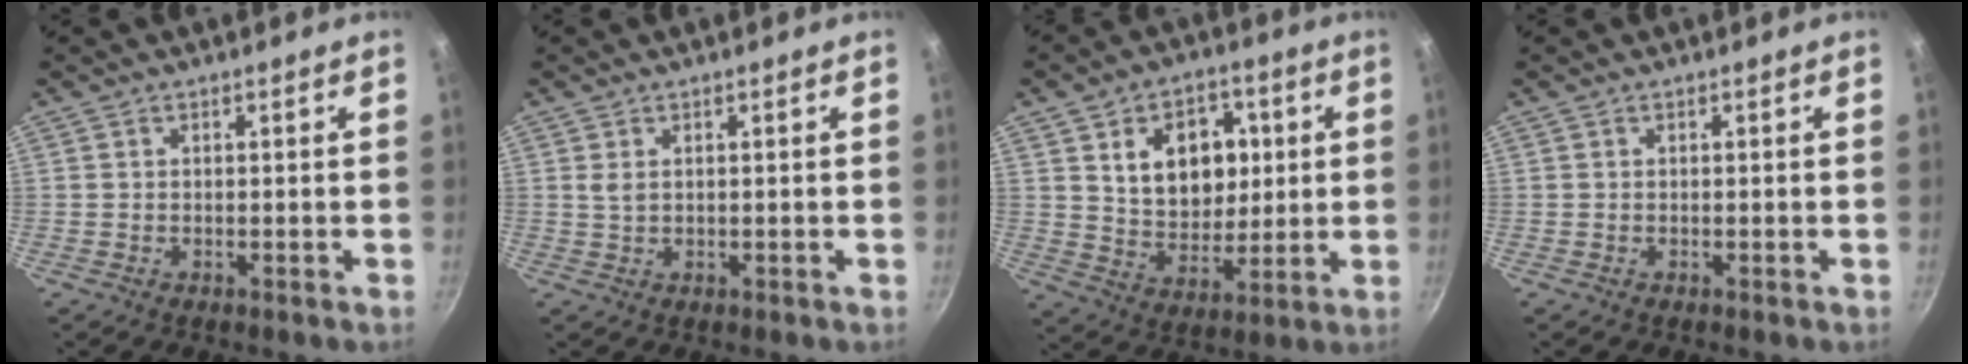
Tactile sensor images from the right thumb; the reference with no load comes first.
{"total": 1.4, "force": [0.5, 0.8, 1.1], "torque": [-0.021, -0.002, 0.012]}
{"total": 15.0, "force": [3.8, 11.0, 9.4], "torque": [-0.097, -0.013, 0.067]}
{"total": 0.0}